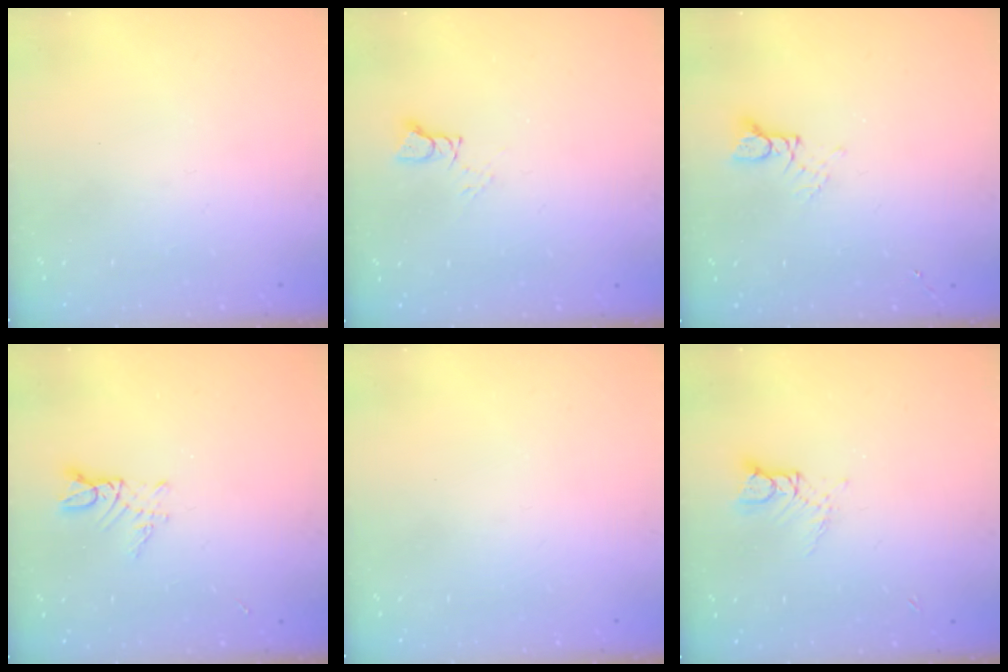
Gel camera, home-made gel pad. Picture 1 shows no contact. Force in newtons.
{"total": 4.4, "press": 4.3, "slide": 0.5}
{"total": 2.4, "press": 2.4, "slide": 0.2}
{"total": 3.5, "press": 3.5, "slide": 0.4}
{"total": 0.0}
{"total": 5.6, "press": 5.6, "slide": 0.5}